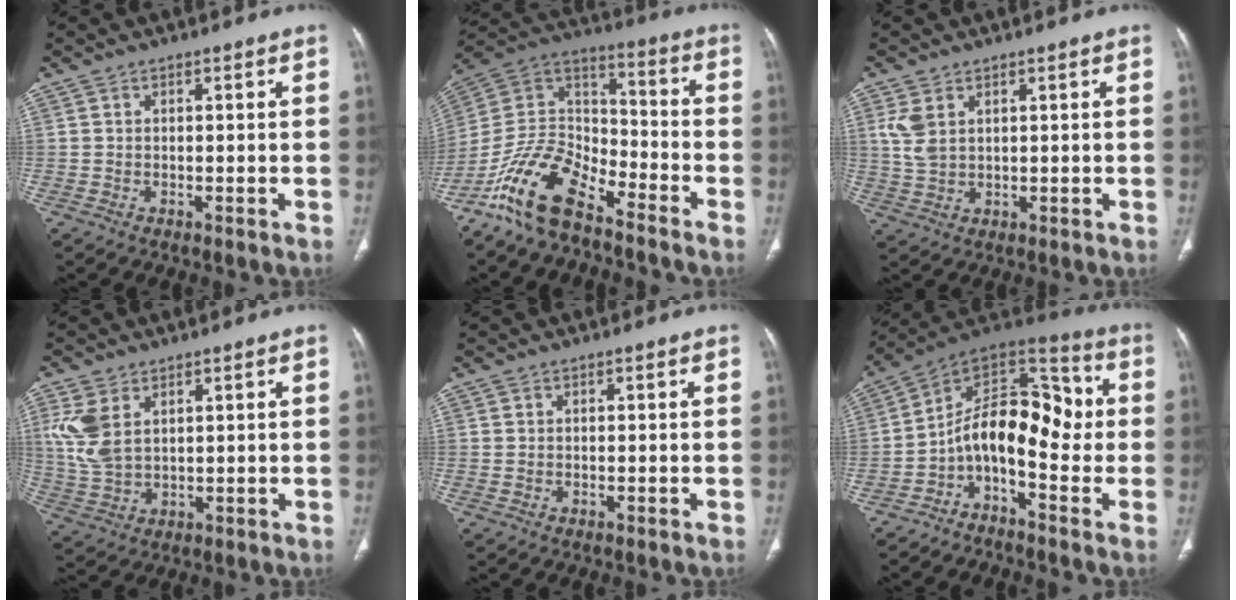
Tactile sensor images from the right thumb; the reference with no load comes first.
{"total": 15.4, "force": [-11.2, 6.4, 8.4], "torque": [-0.146, 0.079, -0.217]}
{"total": 4.6, "force": [1.7, 3.0, 3.1], "torque": [-0.068, -0.001, 0.044]}
{"total": 7.8, "force": [2.9, 4.8, 5.5], "torque": [-0.123, -0.006, 0.069]}
{"total": 0.0}
{"total": 14.4, "force": [-2.5, 7.9, 11.7], "torque": [-0.151, 0.089, -0.057]}